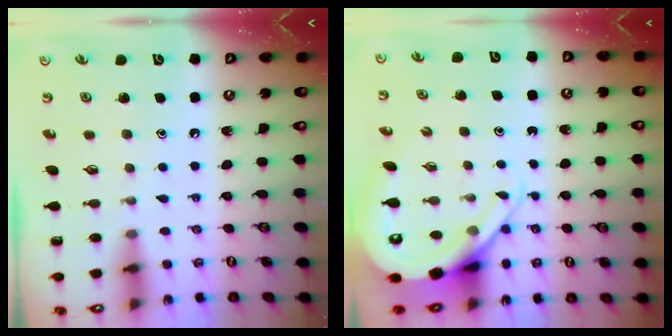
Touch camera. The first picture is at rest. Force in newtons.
{"total": 9.1, "press": 9.1, "slide": 0.9}